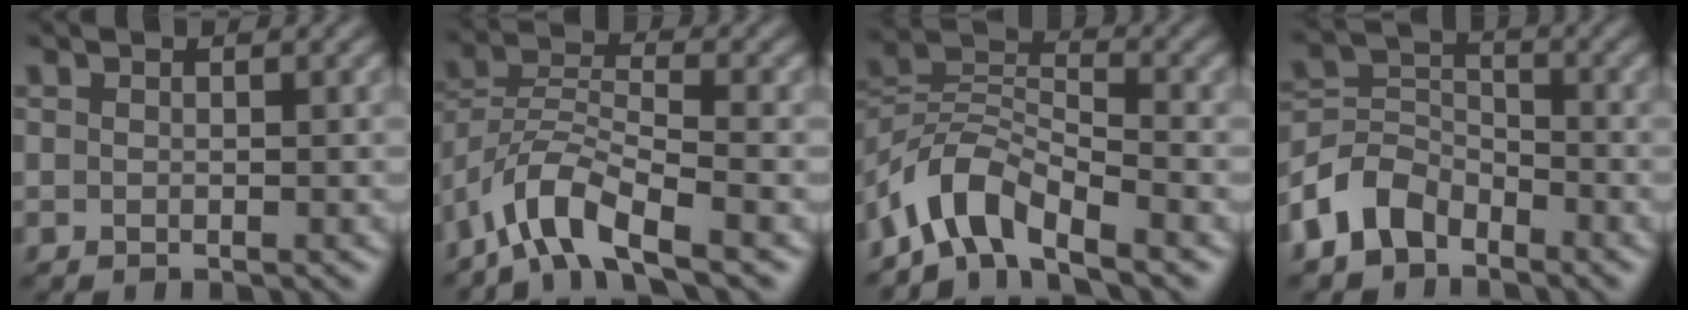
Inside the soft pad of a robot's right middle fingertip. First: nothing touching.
{"total": 6.6, "force": [-4.6, 1.9, 4.3], "torque": [-0.080, 0.003, -0.098]}
{"total": 5.7, "force": [-4.4, 2.0, 3.0], "torque": [-0.049, 0.006, -0.097]}
{"total": 5.0, "force": [-3.2, 3.3, 2.0], "torque": [-0.045, 0.004, -0.075]}